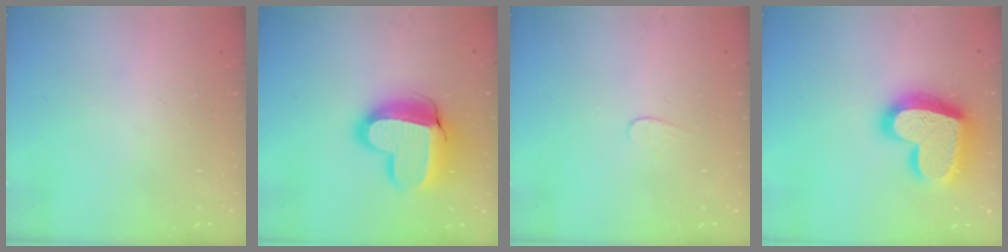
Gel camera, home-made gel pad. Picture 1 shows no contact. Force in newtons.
{"total": 19.2, "press": 19.2, "slide": 1.5}
{"total": 3.1, "press": 3.0, "slide": 0.3}
{"total": 24.6, "press": 24.5, "slide": 1.9}